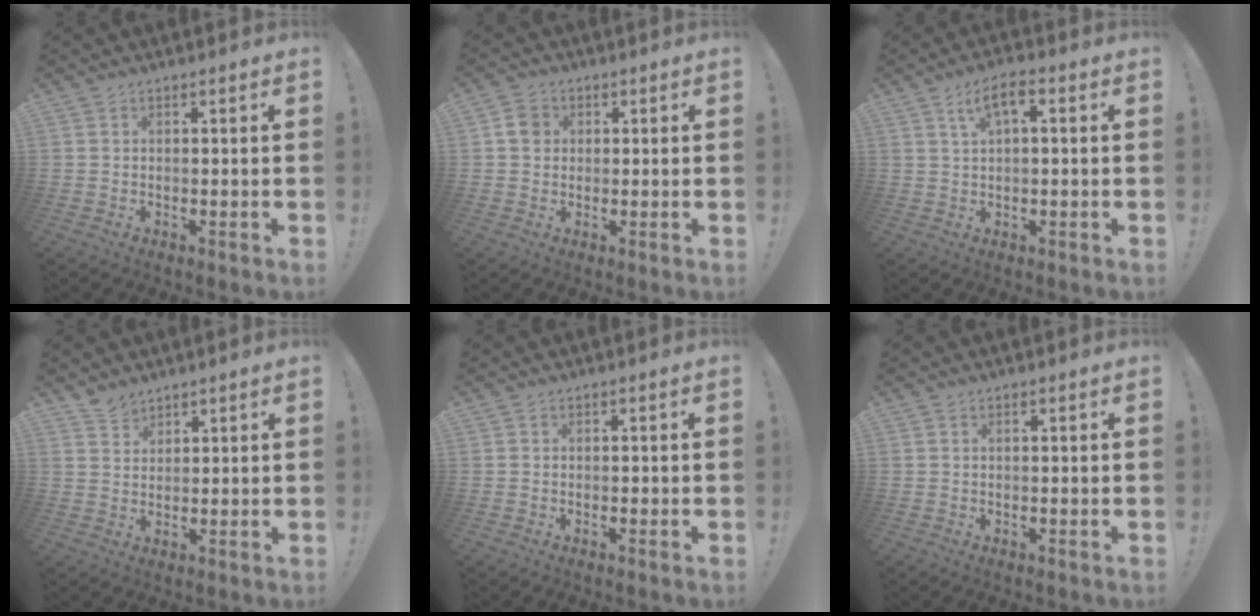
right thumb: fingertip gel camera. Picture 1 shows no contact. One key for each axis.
{"total": 5.0, "fx": 0.9, "fy": 4.3, "fz": 2.5, "tx": -0.028, "ty": 0.005, "tz": 0.017}
{"total": 5.4, "fx": 1.6, "fy": 2.0, "fz": 4.8, "tx": -0.076, "ty": 0.003, "tz": 0.022}
{"total": 3.8, "fx": 3.4, "fy": 1.6, "fz": 0.4, "tx": -0.004, "ty": -0.021, "tz": 0.064}
{"total": 0.5, "fx": -0.4, "fy": 0.4, "fz": 0.1, "tx": -0.006, "ty": 0.004, "tz": -0.006}
{"total": 0.7, "fx": 0.4, "fy": 0.0, "fz": 0.5, "tx": -0.010, "ty": 0.000, "tz": 0.006}